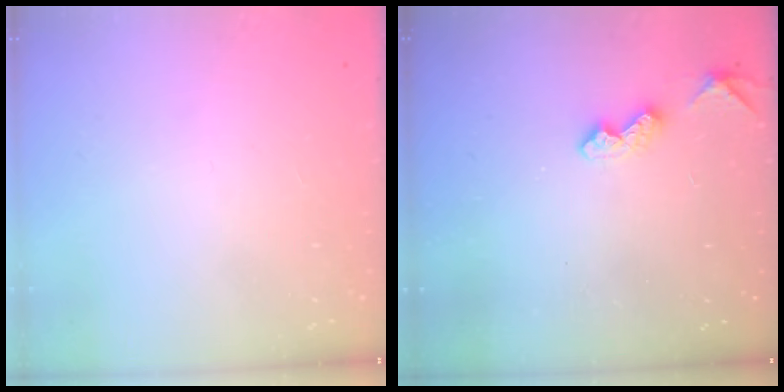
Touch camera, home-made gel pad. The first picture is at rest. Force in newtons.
{"total": 4.9, "press": 4.8, "slide": 0.7}